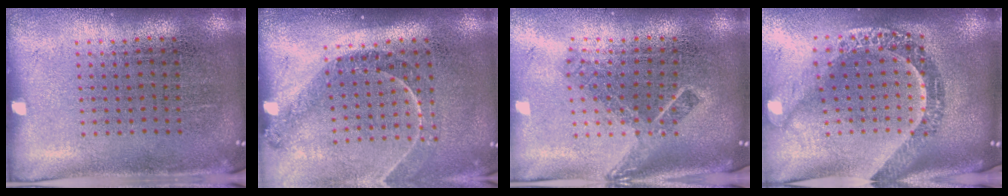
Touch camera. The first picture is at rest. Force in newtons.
{"total": 1.3, "press": 1.3, "slide": 0.2}
{"total": 2.1, "press": 1.5, "slide": 1.5}
{"total": 3.1, "press": 2.3, "slide": 2.0}